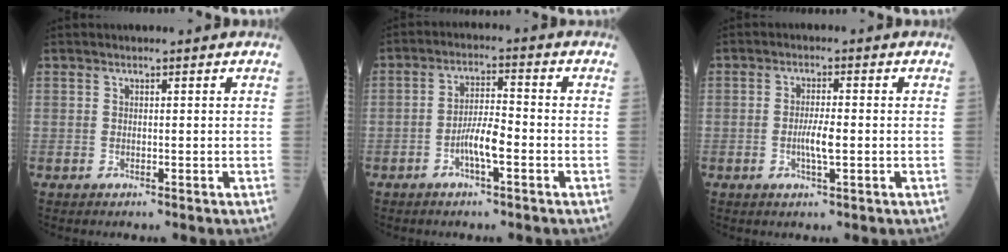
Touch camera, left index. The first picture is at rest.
{"total": 5.1, "force": [-2.3, 0.8, 4.5], "torque": [-0.087, 0.002, -0.047]}
{"total": 3.3, "force": [-0.9, 0.3, 3.2], "torque": [-0.062, -0.006, -0.018]}